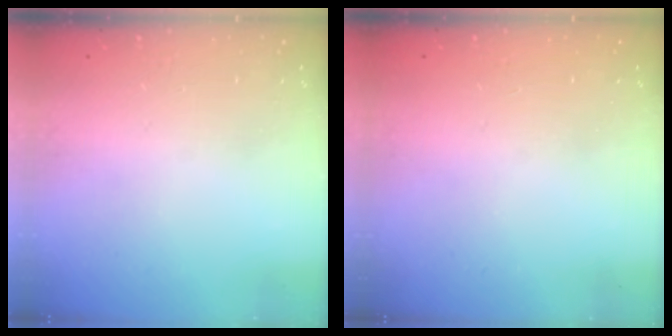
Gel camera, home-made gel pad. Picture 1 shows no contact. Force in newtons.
{"total": 0.0}